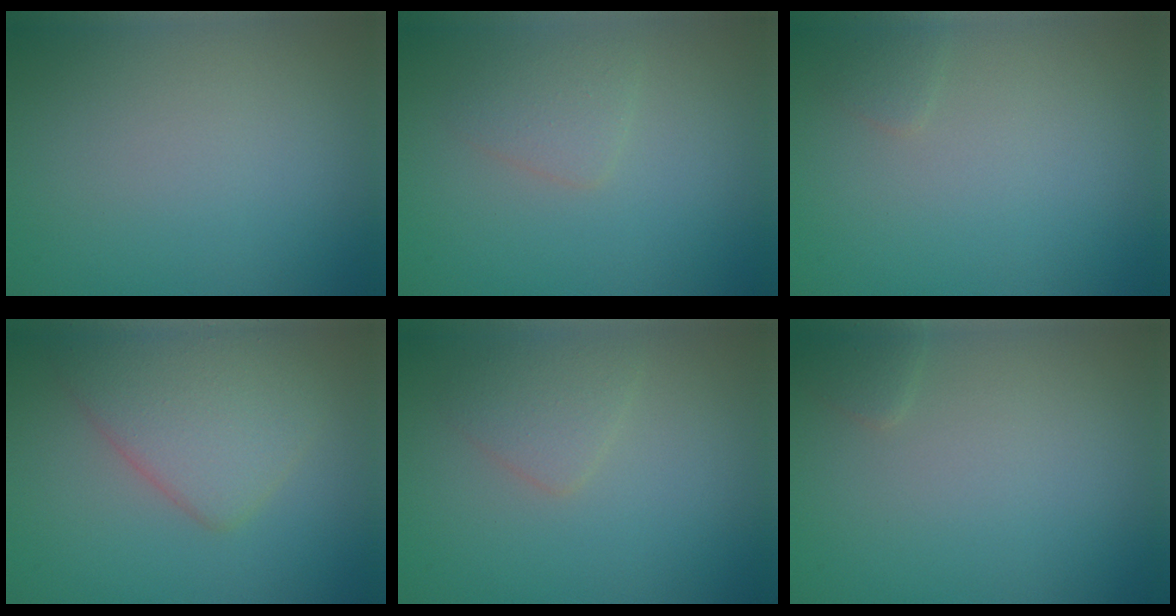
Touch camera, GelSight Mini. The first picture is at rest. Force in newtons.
{"total": 1.5, "press": 1.5, "slide": 0.1}
{"total": 0.7, "press": 0.7, "slide": 0.0}
{"total": 4.8, "press": 4.8, "slide": 0.2}
{"total": 1.8, "press": 1.8, "slide": 0.1}
{"total": 0.8, "press": 0.8, "slide": 0.0}